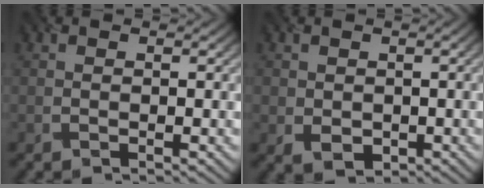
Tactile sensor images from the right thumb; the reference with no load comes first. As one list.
[{"total": 1.9, "force": [-0.1, 1.8, 0.8], "torque": [-0.022, -0.006, 0.002]}]